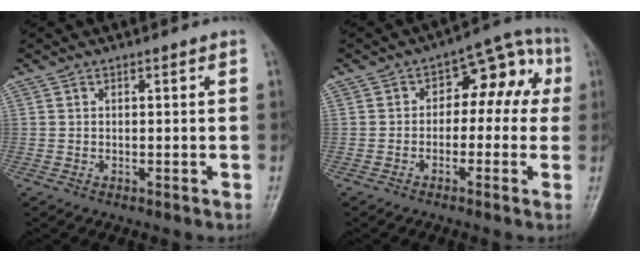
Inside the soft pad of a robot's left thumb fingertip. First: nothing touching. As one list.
[{"total": 10.0, "force": [0.5, 6.4, 7.6], "torque": [-0.052, 0.051, -0.007]}]